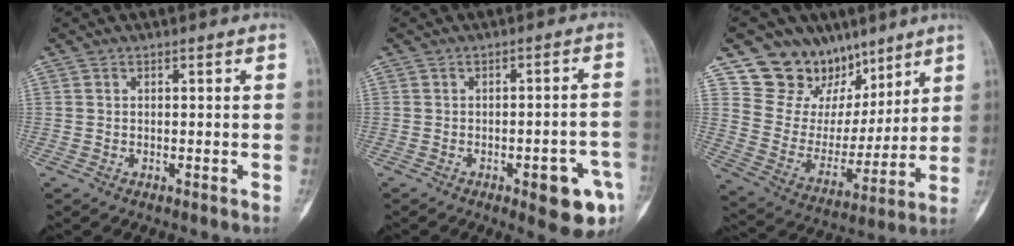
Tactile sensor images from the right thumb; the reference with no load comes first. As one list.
[{"total": 9.7, "force": [-4.1, 3.0, 8.2], "torque": [-0.082, 0.021, -0.042]}, {"total": 17.4, "force": [11.9, 12.1, 4.2], "torque": [-0.009, -0.052, 0.216]}]